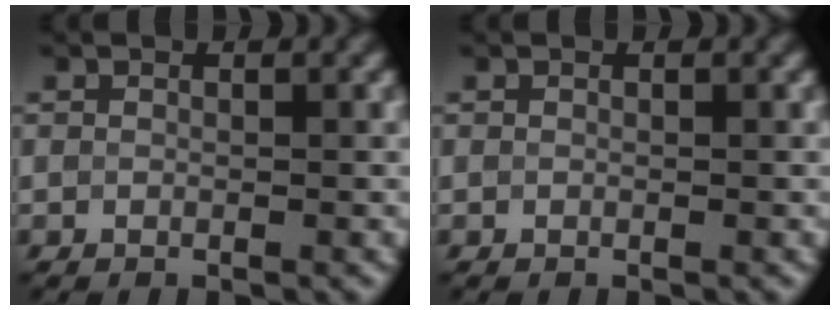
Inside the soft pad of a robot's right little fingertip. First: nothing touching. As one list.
[{"total": 0.0}]